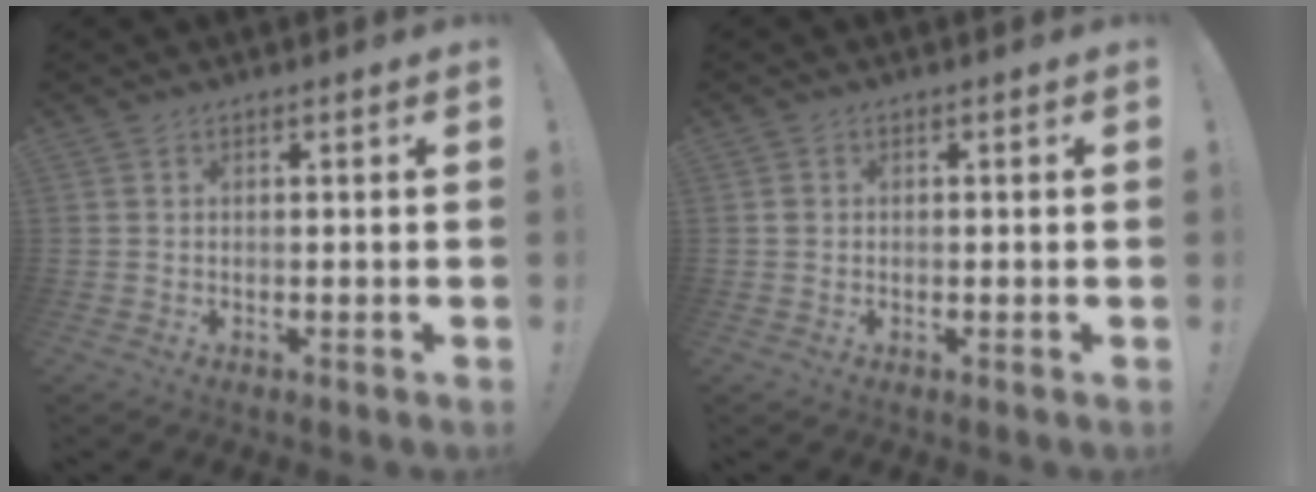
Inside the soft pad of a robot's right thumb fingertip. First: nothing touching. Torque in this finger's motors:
{"motor_torque": [-0.10, 0.06, 0.15, -0.17, 0.00]}